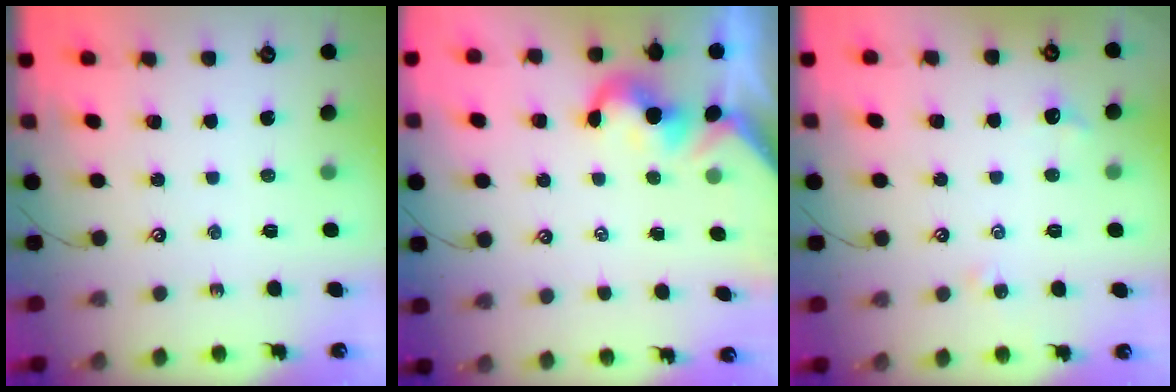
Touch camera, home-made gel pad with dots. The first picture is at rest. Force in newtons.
{"total": 0.0}
{"total": 1.6, "press": 1.5, "slide": 0.6}